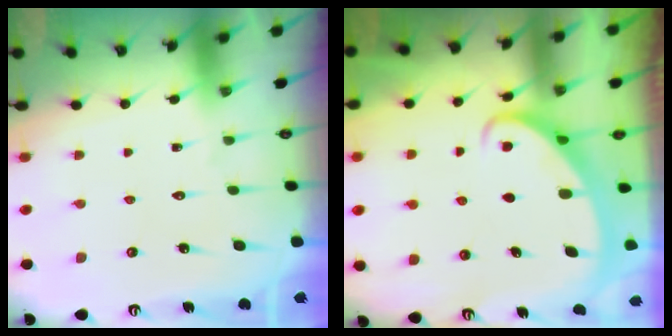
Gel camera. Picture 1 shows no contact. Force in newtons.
{"total": 2.6, "press": 2.6, "slide": 0.4}